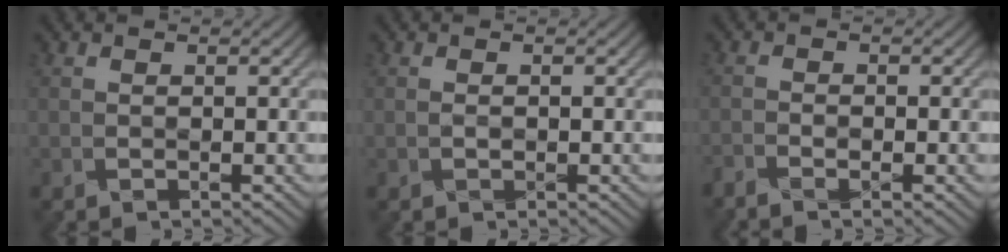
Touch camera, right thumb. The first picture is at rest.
{"total": 0.0}
{"total": 2.1, "force": [-1.7, 0.3, 1.1], "torque": [-0.025, -0.005, -0.037]}